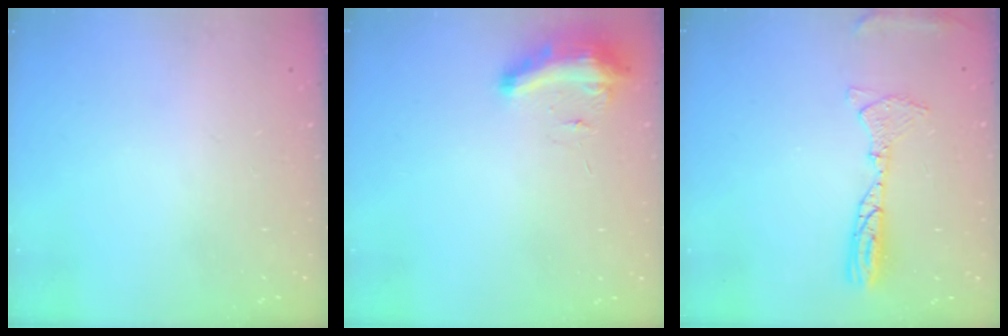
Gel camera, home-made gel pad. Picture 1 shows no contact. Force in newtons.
{"total": 9.3, "press": 9.2, "slide": 0.9}
{"total": 10.6, "press": 10.4, "slide": 2.2}